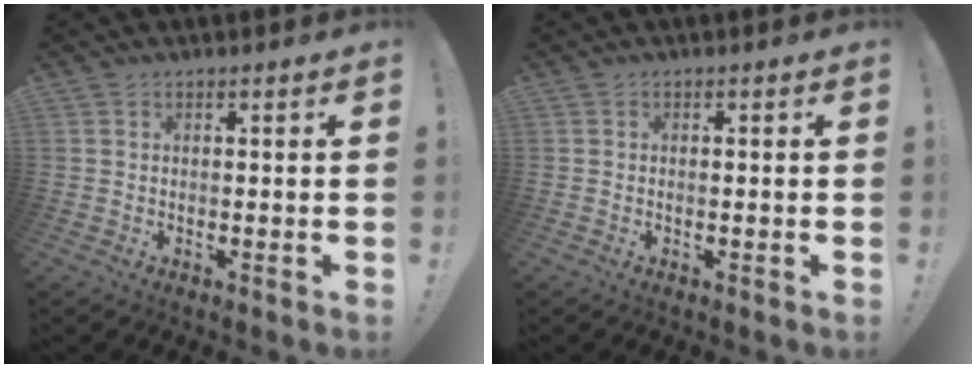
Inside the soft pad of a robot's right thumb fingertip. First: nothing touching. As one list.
[{"total": 0.0}]